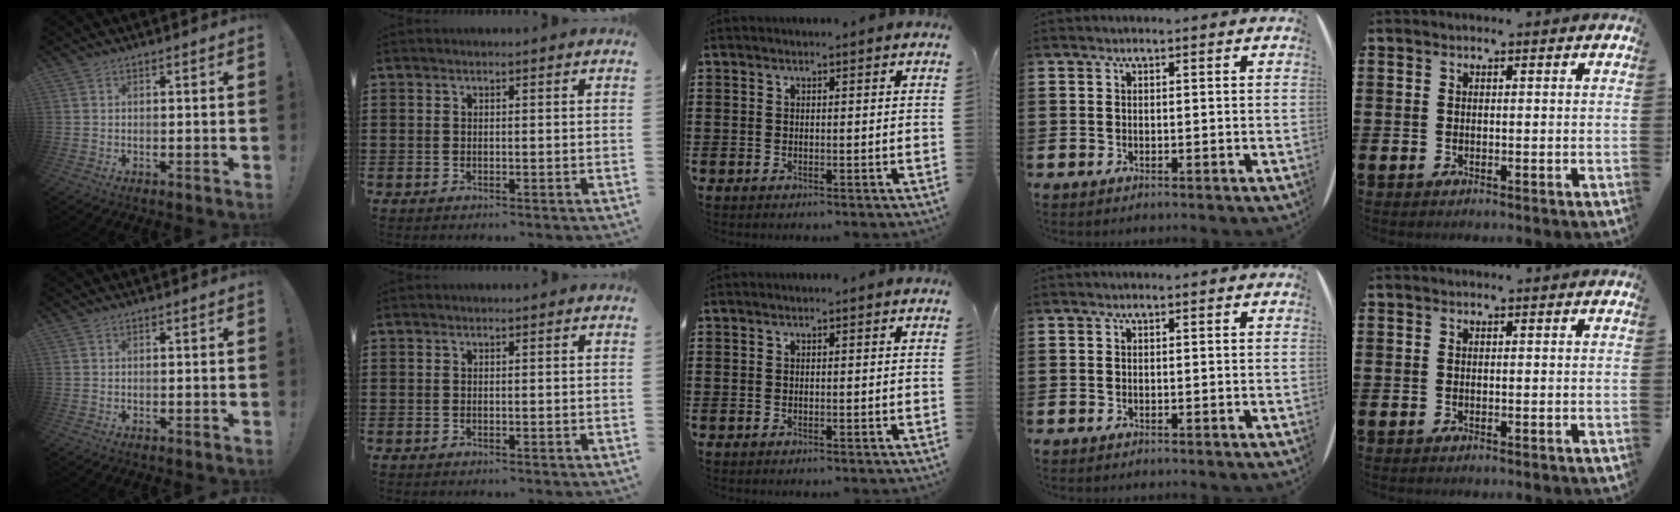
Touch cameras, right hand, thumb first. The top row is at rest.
{}